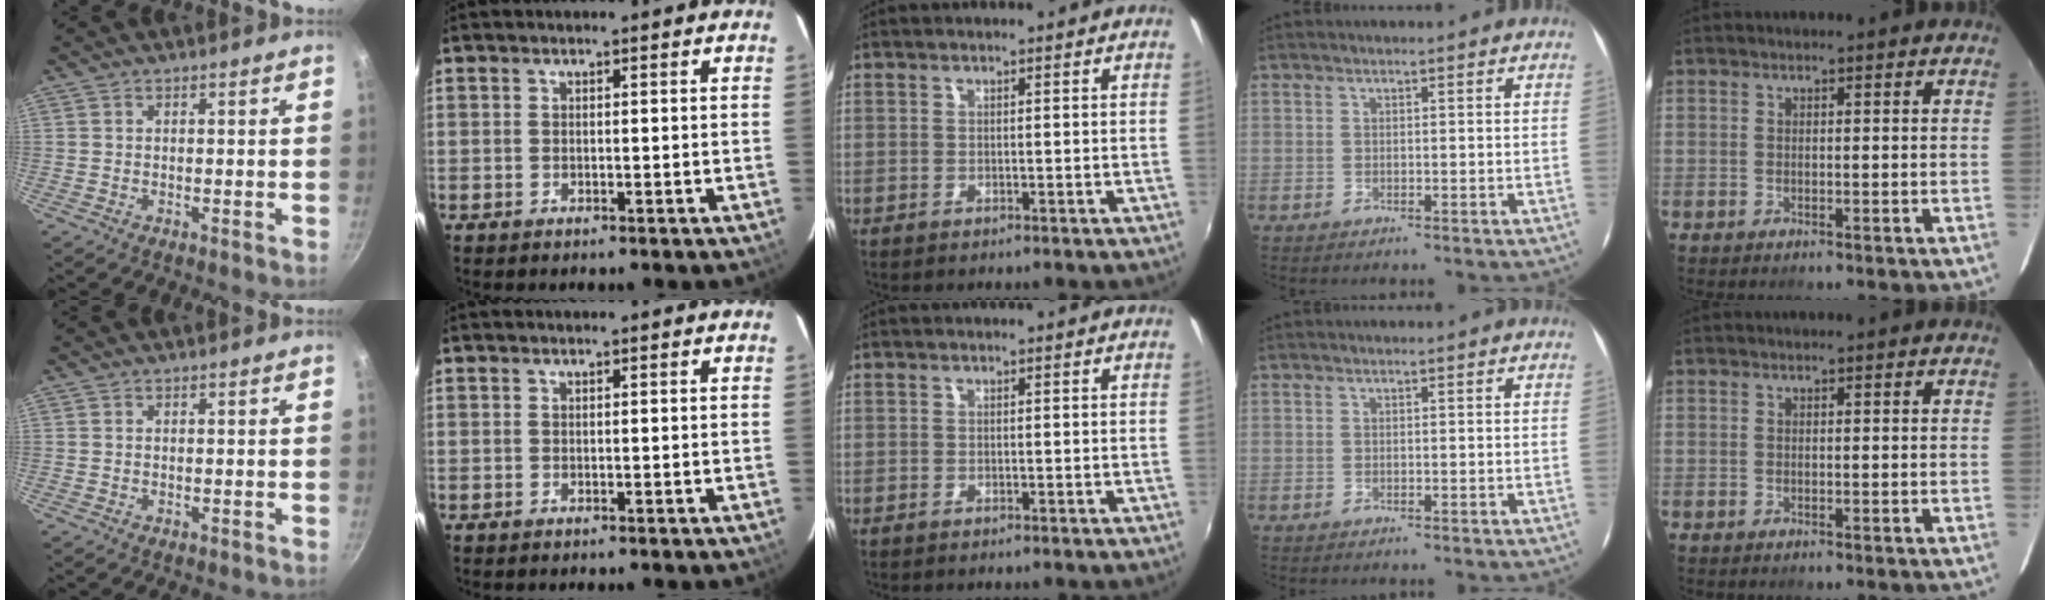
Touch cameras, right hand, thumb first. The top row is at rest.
{}